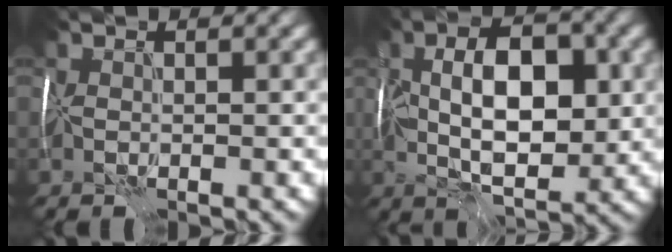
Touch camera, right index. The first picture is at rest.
{"total": 7.9, "force": [0.1, 3.5, 7.1], "torque": [-0.113, 0.003, -0.001]}